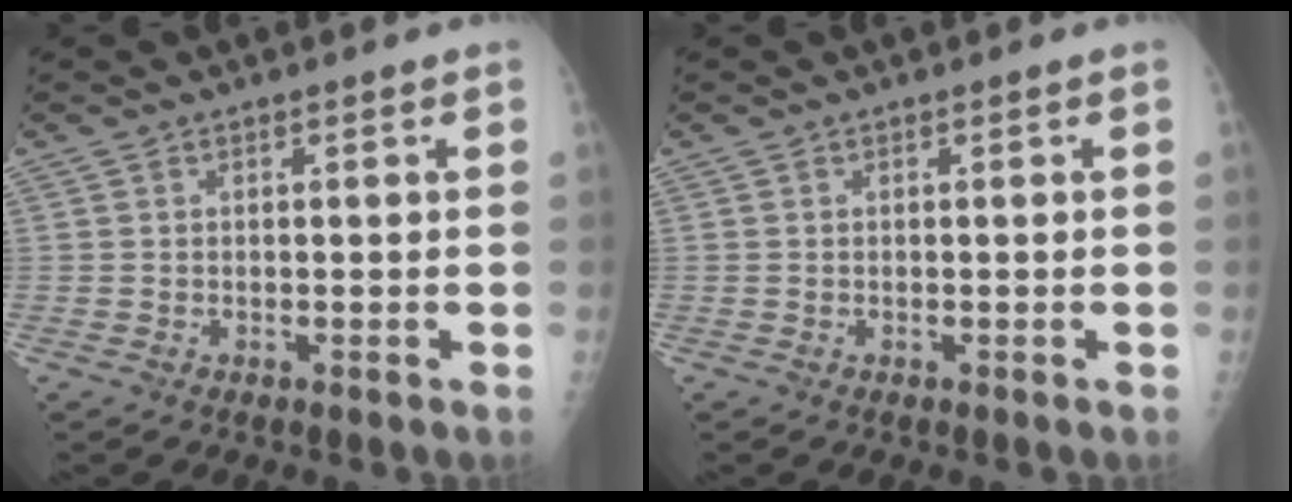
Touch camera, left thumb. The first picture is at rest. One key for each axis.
{"total": 0.0}